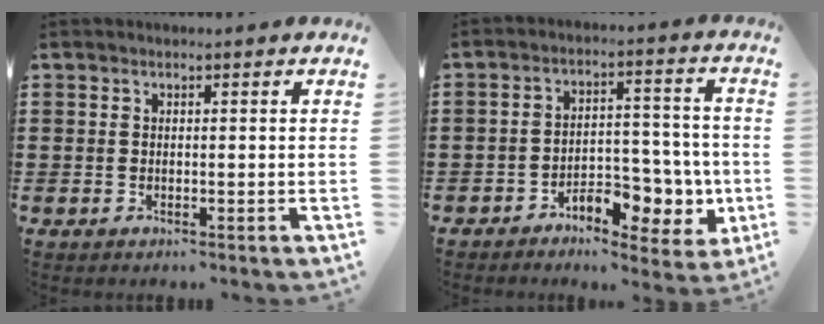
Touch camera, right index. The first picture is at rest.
{"total": 7.3, "force": [-3.7, 4.4, 4.6], "torque": [-0.060, 0.017, -0.067]}